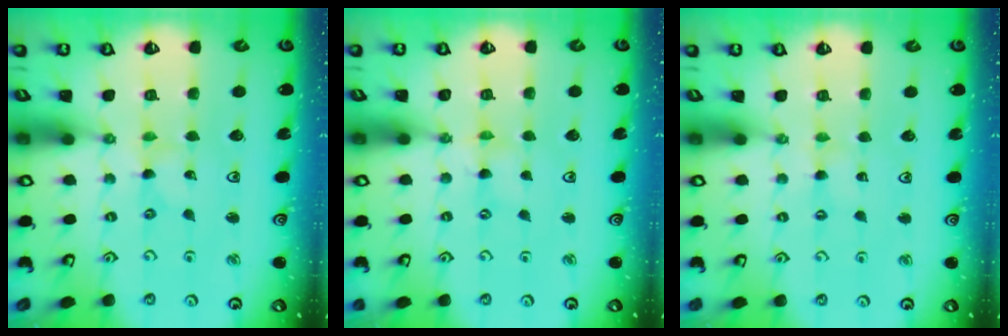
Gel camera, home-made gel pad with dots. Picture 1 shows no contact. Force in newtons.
{"total": 0.0}
{"total": 1.7, "press": 1.6, "slide": 0.4}